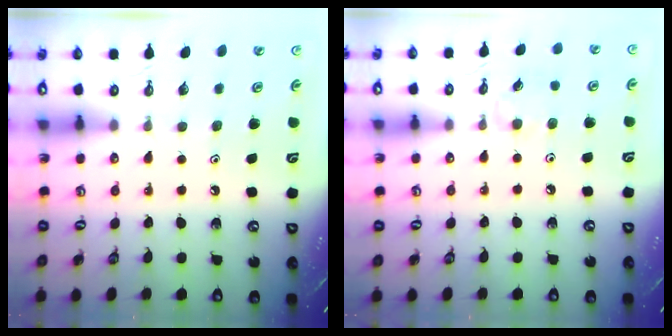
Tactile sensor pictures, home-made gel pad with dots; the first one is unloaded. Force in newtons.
{"total": 4.7, "press": 4.6, "slide": 0.6}